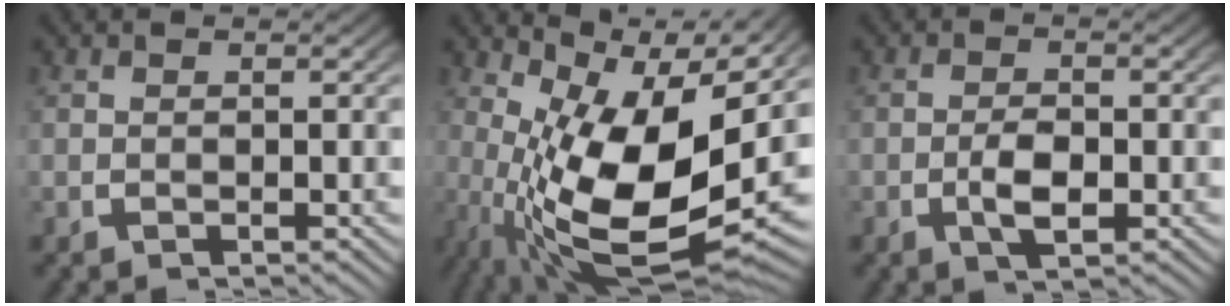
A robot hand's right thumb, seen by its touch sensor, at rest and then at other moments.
{"total": 15.7, "force": [0.0, 8.1, 13.5], "torque": [-0.243, -0.057, 0.036]}
{"total": 3.1, "force": [-0.7, 1.7, 2.5], "torque": [-0.049, -0.011, -0.008]}